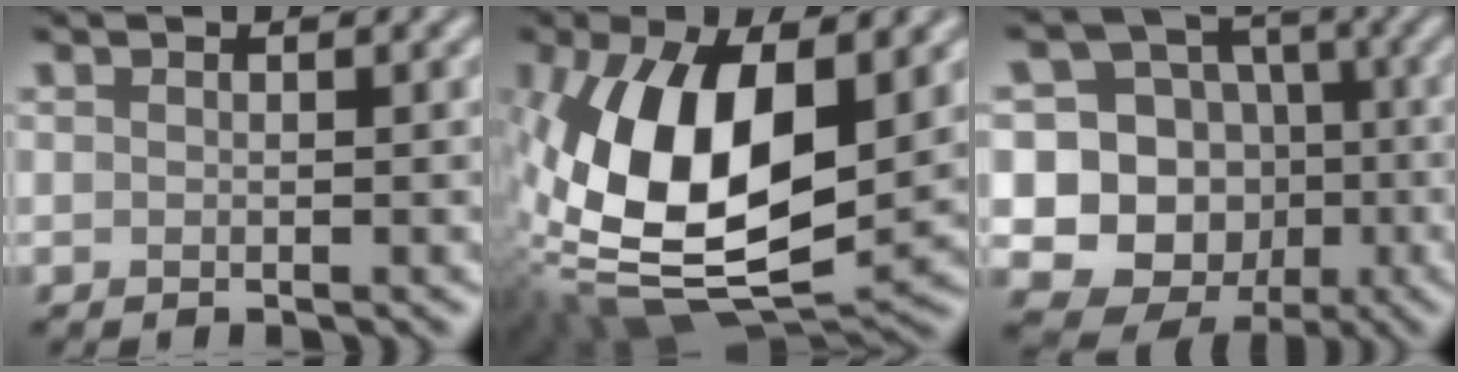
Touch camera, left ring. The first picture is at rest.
{"total": 15.3, "force": [0.2, 7.3, 13.4], "torque": [-0.264, -0.007, -0.004]}
{"total": 13.4, "force": [-1.6, 12.7, 3.8], "torque": [-0.103, 0.013, -0.032]}